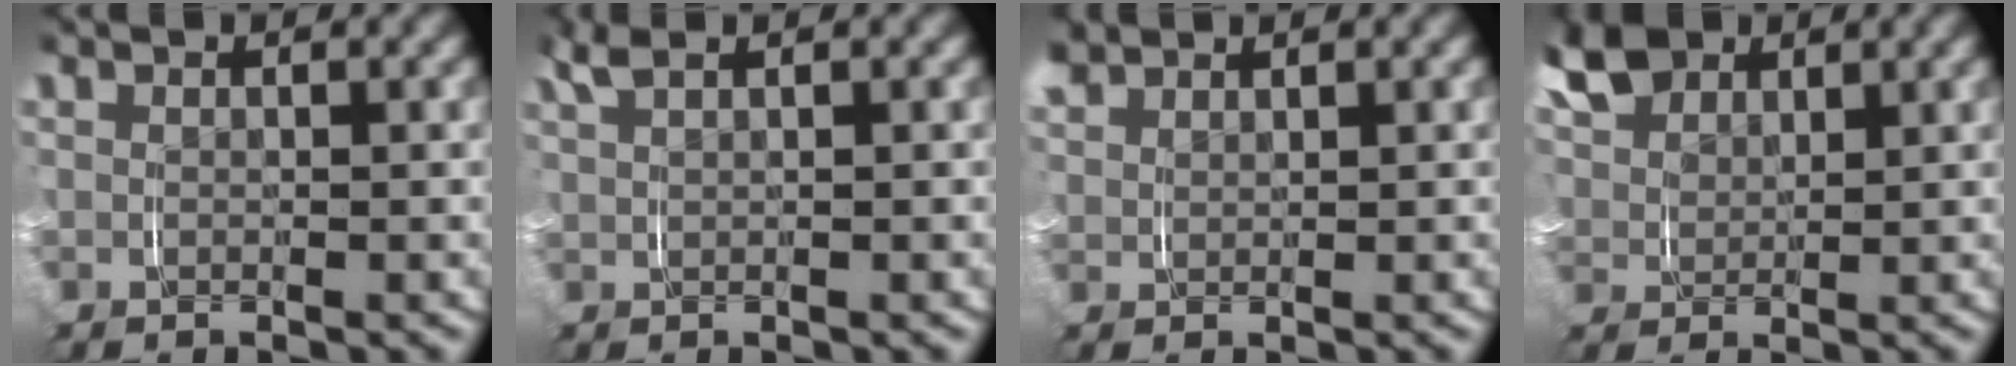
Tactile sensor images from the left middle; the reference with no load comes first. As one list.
[{"total": 1.9, "force": [1.4, 0.6, 1.2], "torque": [-0.030, 0.009, 0.024]}, {"total": 1.3, "force": [1.3, 0.2, 0.0], "torque": [-0.009, 0.002, 0.029]}, {"total": 5.6, "force": [3.4, 3.5, 2.7], "torque": [-0.073, 0.000, 0.063]}]